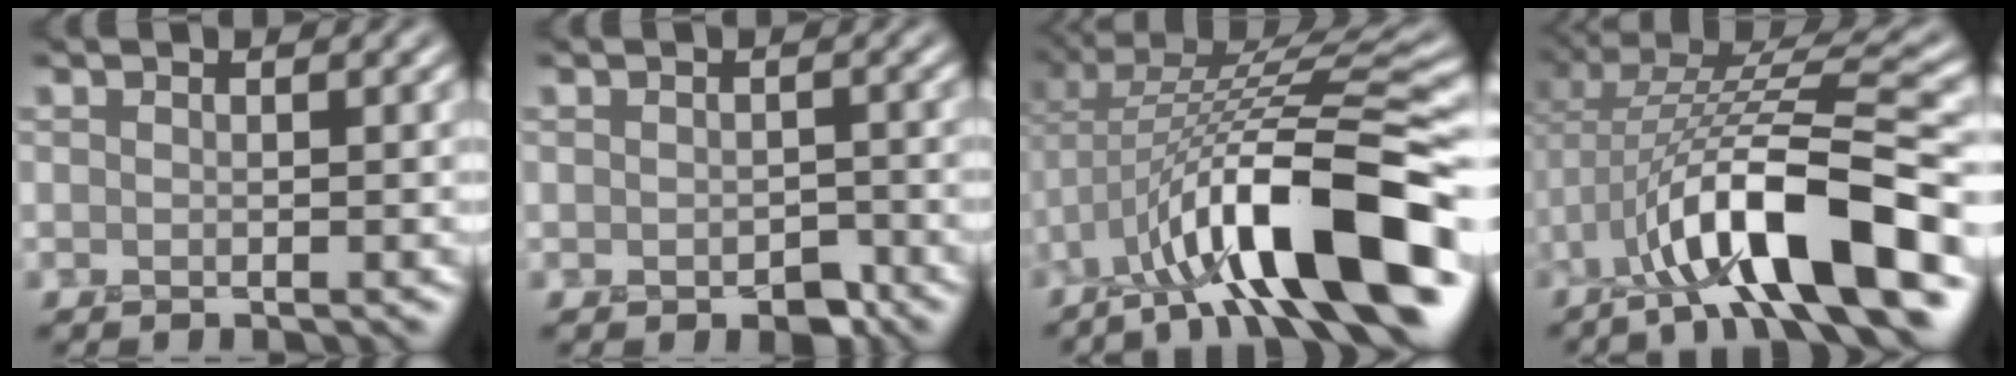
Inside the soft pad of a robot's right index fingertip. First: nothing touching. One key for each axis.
{"total": 1.6, "fx": -1.0, "fy": 1.0, "fz": 0.8, "tx": -0.011, "ty": -0.005, "tz": -0.012}
{"total": 12.6, "fx": -3.6, "fy": 3.9, "fz": 11.5, "tx": -0.180, "ty": 0.016, "tz": -0.061}
{"total": 11.2, "fx": -3.2, "fy": 3.3, "fz": 10.2, "tx": -0.172, "ty": 0.016, "tz": -0.058}